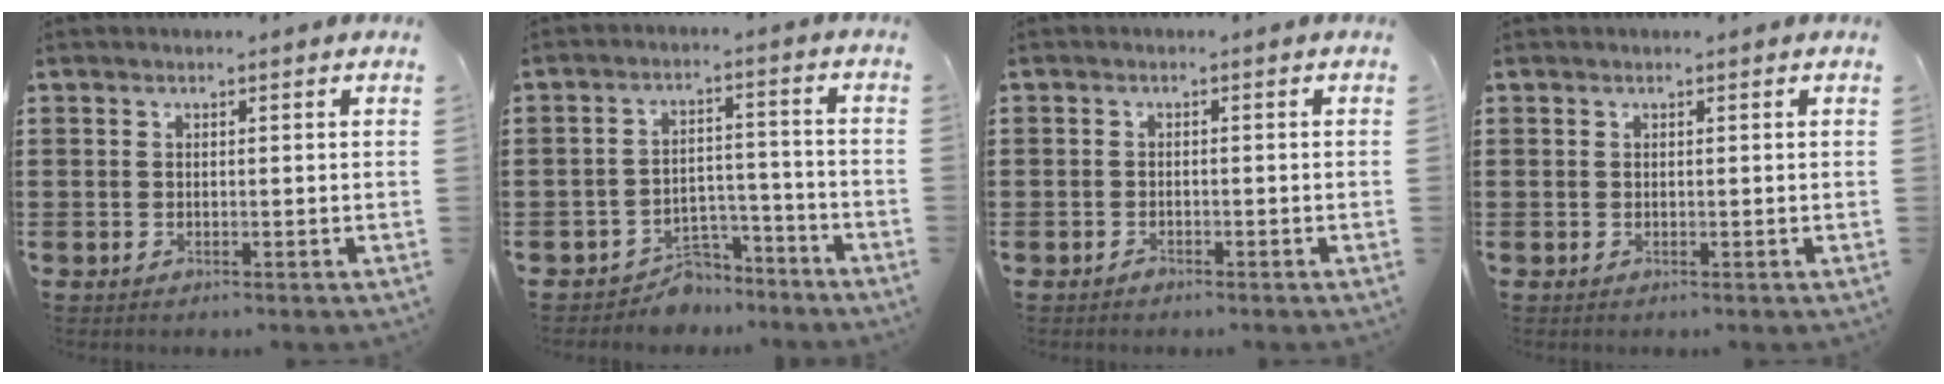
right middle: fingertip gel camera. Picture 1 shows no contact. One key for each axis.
{"total": 5.3, "fx": -5.0, "fy": 1.6, "fz": 0.5, "tx": -0.010, "ty": 0.016, "tz": -0.102}
{"total": 1.2, "fx": -1.1, "fy": 0.6, "fz": 0.0, "tx": -0.002, "ty": 0.003, "tz": -0.025}
{"total": 0.0}